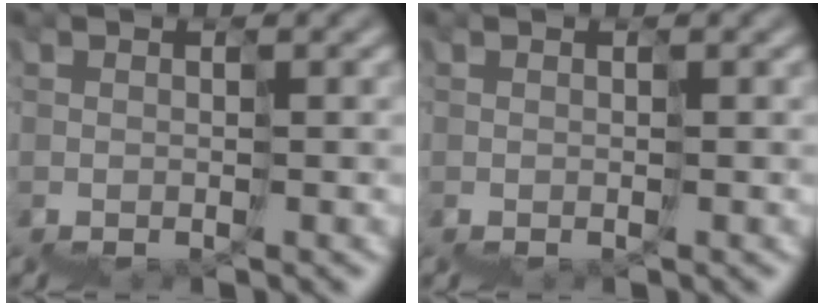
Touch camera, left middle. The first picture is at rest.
{"total": 0.0}